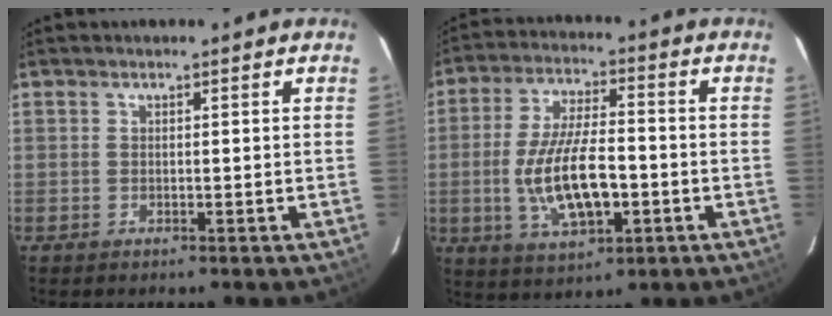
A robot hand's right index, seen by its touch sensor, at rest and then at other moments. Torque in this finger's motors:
{"motor_torque": [1.31, -0.83, 0.44, 0.21]}